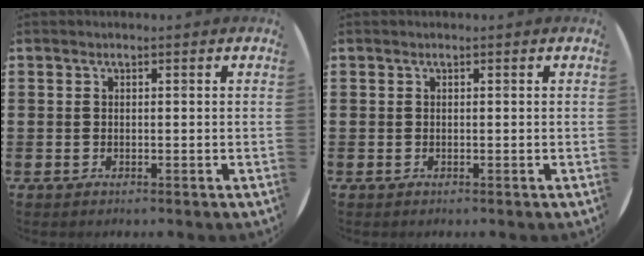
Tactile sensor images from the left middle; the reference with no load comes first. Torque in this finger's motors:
{"motor_torque": [-0.06, 0.04, 0.00, 0.01]}